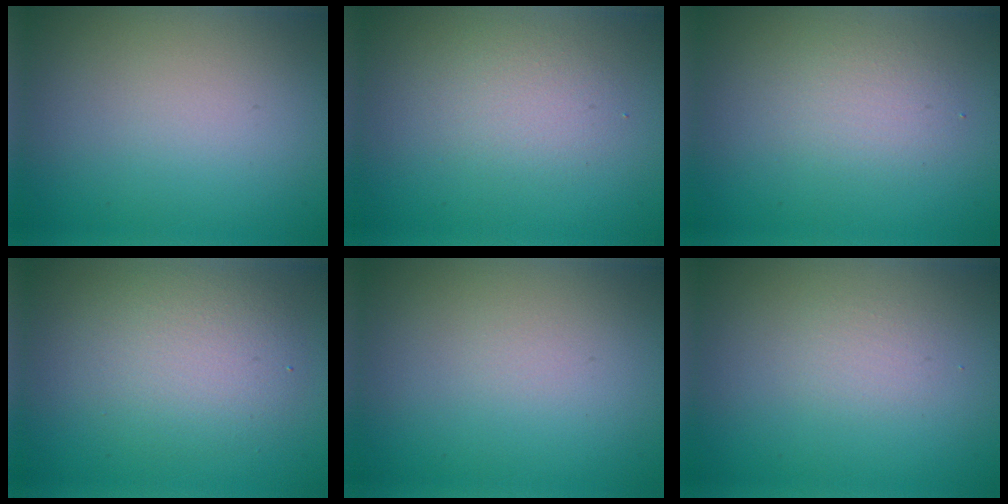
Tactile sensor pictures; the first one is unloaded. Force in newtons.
{"total": 2.1, "press": 2.1, "slide": 0.0}
{"total": 1.9, "press": 1.9, "slide": 0.1}
{"total": 3.9, "press": 3.9, "slide": 0.5}
{"total": 0.0}
{"total": 0.9, "press": 0.9, "slide": 0.0}